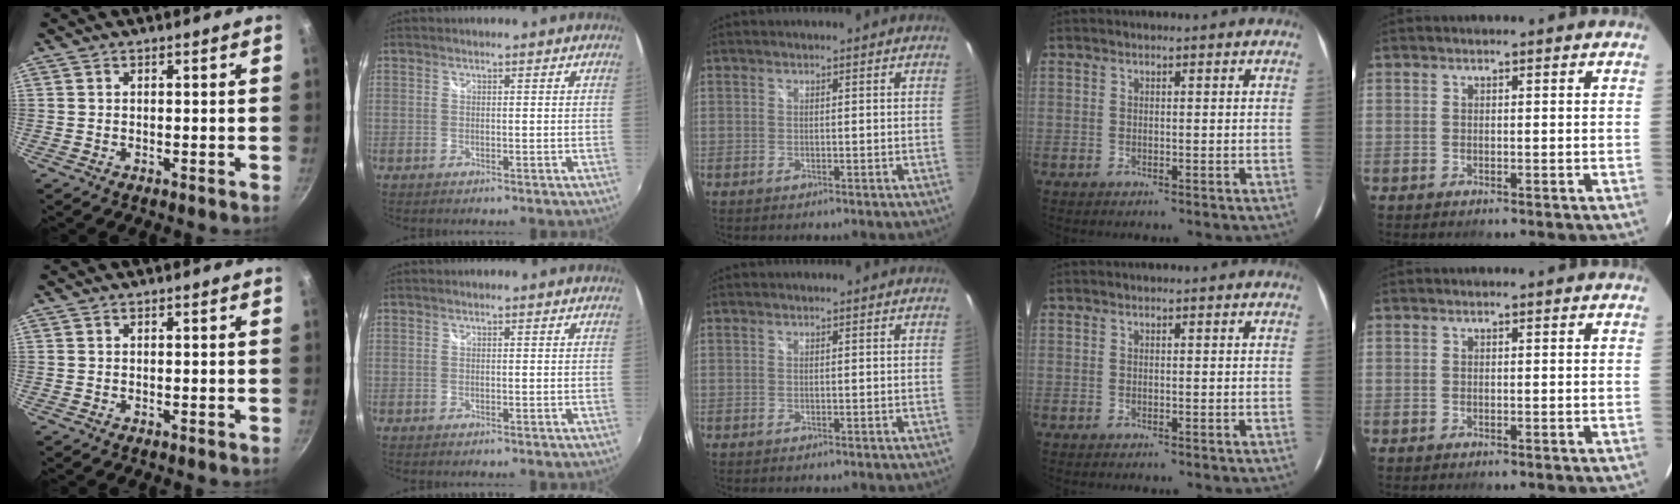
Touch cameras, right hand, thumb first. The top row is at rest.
{}